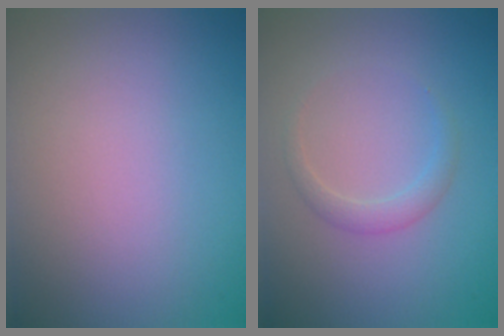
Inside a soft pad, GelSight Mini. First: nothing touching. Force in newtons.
{"total": 1.4, "press": 1.4, "slide": 0.1}